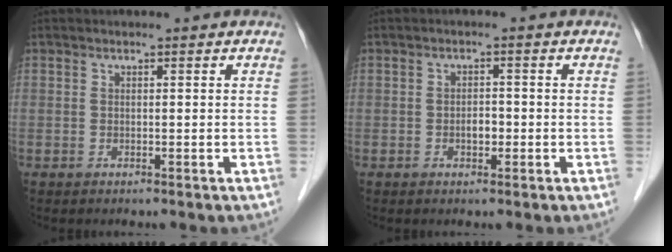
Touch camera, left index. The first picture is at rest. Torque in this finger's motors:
{"motor_torque": [0.14, 0.10, 0.02, 0.02]}